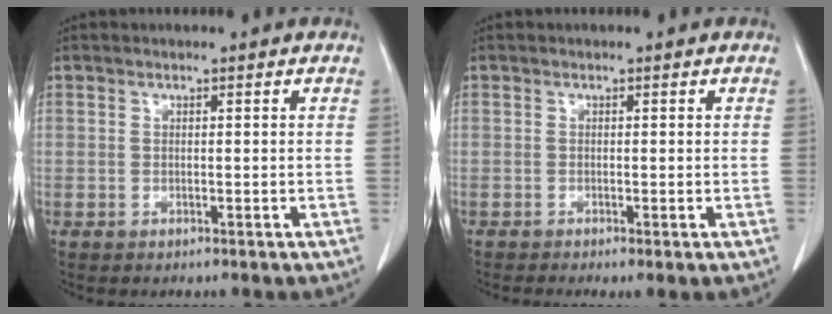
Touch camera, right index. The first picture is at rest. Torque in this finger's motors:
{"motor_torque": [0.75, -0.82, 0.30, 0.07]}